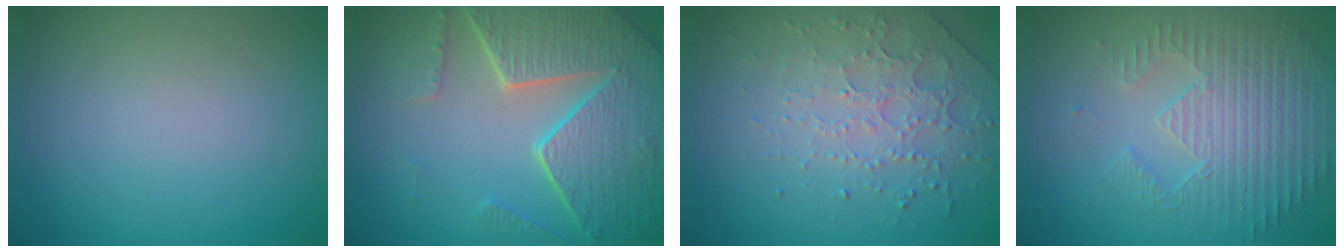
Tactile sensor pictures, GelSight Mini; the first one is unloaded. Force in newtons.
{"total": 8.2, "press": 5.9, "slide": 5.7}
{"total": 4.4, "press": 3.1, "slide": 3.2}
{"total": 3.8, "press": 3.6, "slide": 1.2}